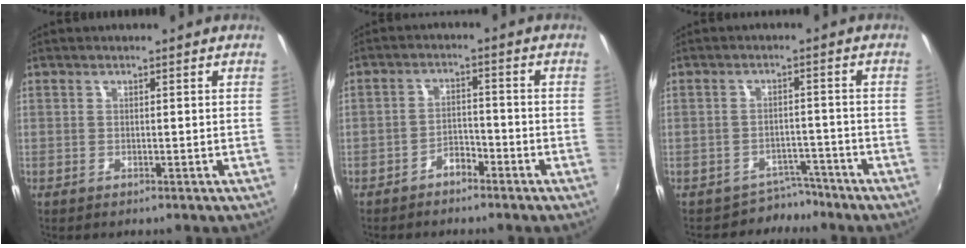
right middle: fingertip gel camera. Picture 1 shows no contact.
{"total": 3.3, "force": [-2.7, 1.5, 1.1], "torque": [-0.029, 0.010, -0.040]}
{"total": 4.4, "force": [-3.8, 2.0, -0.7], "torque": [0.012, 0.019, -0.055]}